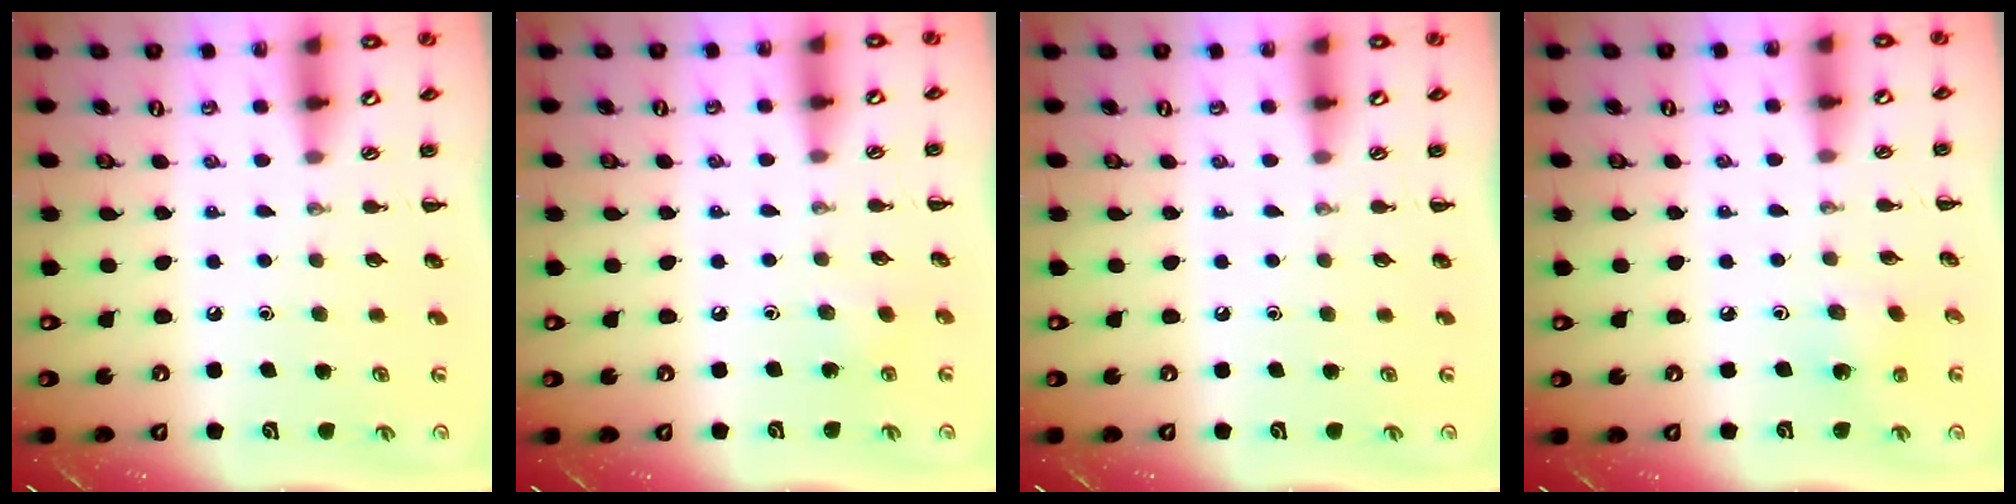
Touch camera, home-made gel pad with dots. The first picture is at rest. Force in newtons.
{"total": 4.1, "press": 3.9, "slide": 1.2}
{"total": 0.0}
{"total": 2.1, "press": 1.9, "slide": 0.7}